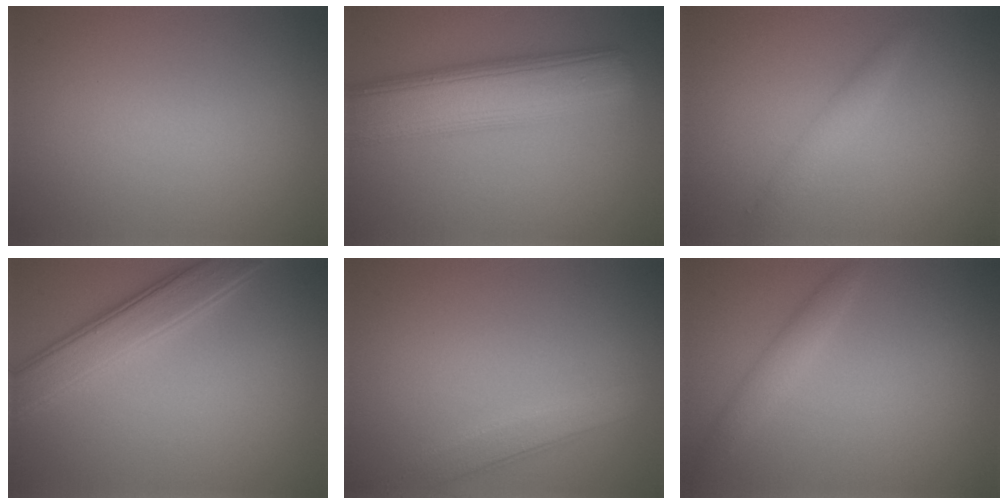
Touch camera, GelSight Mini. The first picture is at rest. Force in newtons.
{"total": 8.9, "press": 8.9, "slide": 0.3}
{"total": 1.7, "press": 1.7, "slide": 0.1}
{"total": 4.4, "press": 4.4, "slide": 0.1}
{"total": 2.9, "press": 2.9, "slide": 0.2}
{"total": 1.7, "press": 1.7, "slide": 0.0}